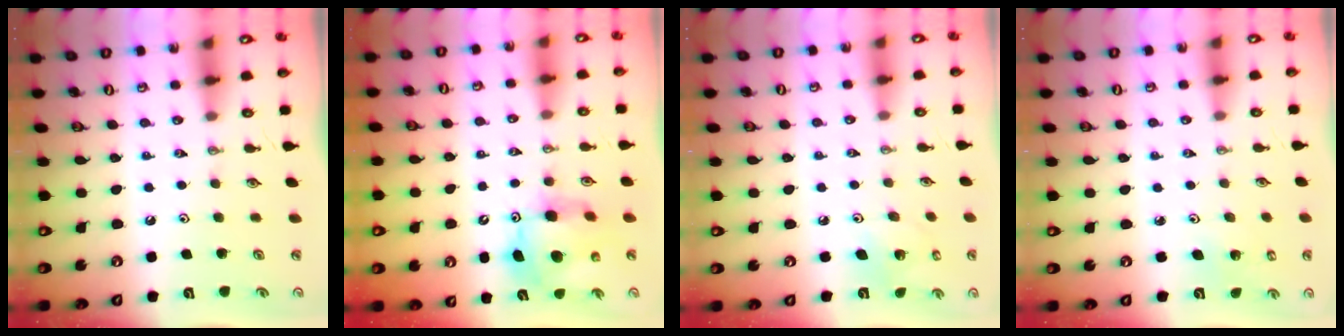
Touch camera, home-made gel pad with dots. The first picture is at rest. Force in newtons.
{"total": 12.3, "press": 12.2, "slide": 1.2}
{"total": 4.0, "press": 4.0, "slide": 0.3}
{"total": 2.3, "press": 2.3, "slide": 0.3}